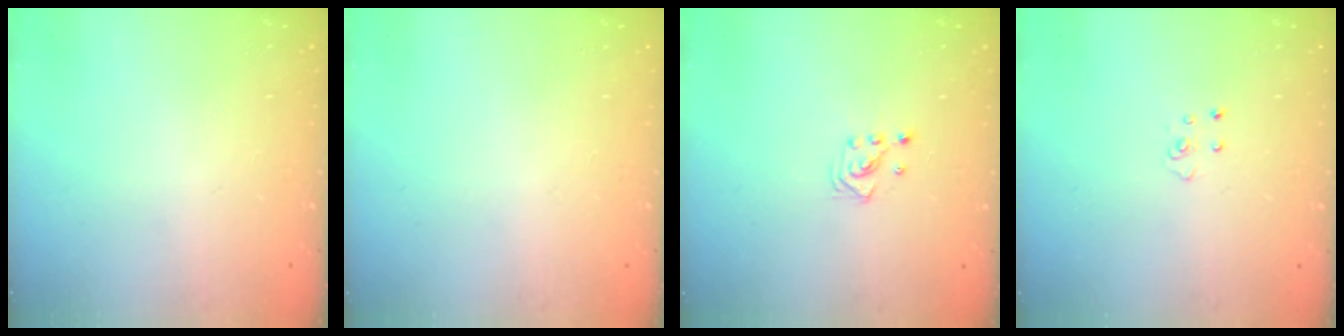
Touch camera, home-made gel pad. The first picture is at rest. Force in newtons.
{"total": 0.0}
{"total": 2.6, "press": 2.6, "slide": 0.3}
{"total": 3.6, "press": 3.6, "slide": 0.3}